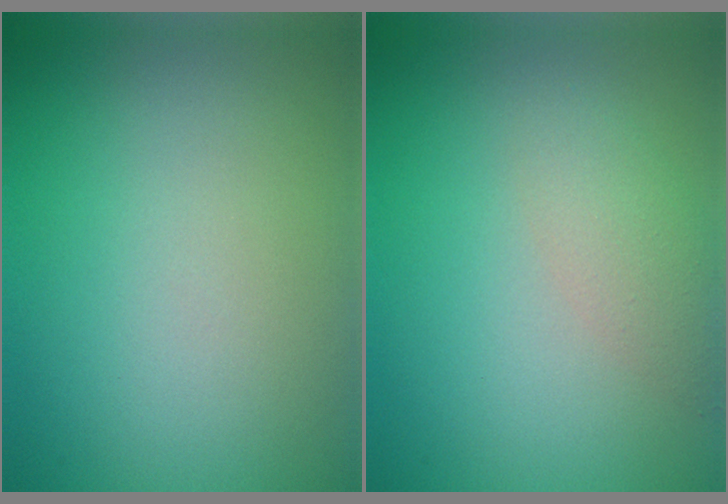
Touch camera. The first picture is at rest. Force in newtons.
{"total": 2.4, "press": 2.4, "slide": 0.2}